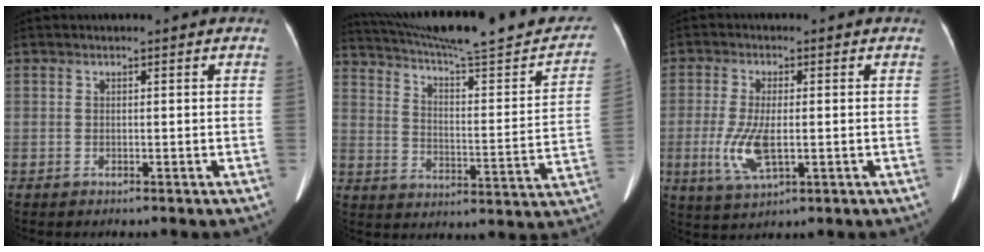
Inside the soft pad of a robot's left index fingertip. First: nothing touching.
{"total": 26.7, "force": [23.6, 2.7, 12.1], "torque": [-0.187, -0.034, 0.316]}
{"total": 6.7, "force": [-1.2, 2.2, 6.2], "torque": [-0.141, -0.012, -0.019]}